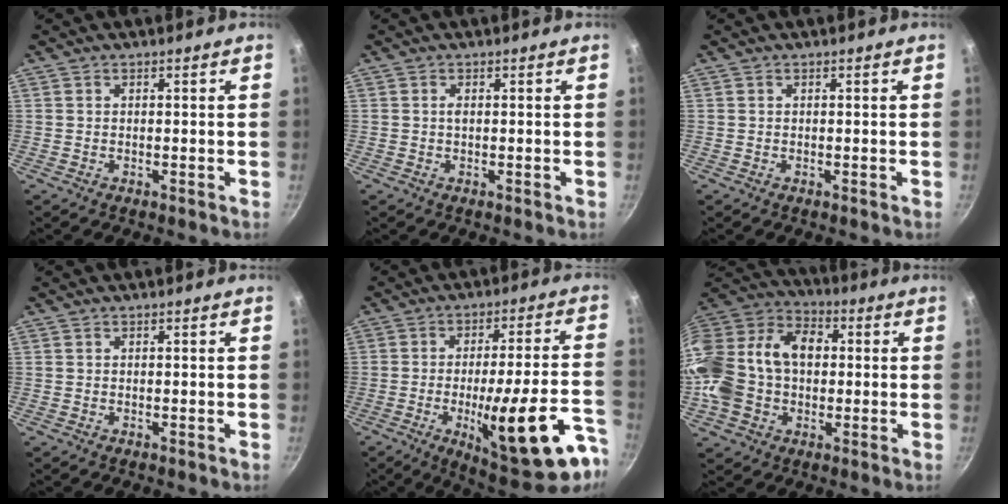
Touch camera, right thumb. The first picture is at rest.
{"total": 0.8, "force": [0.1, 0.4, 0.7], "torque": [-0.012, 0.002, 0.001]}
{"total": 0.0}
{"total": 0.0}
{"total": 22.5, "force": [-9.4, 6.2, 19.5], "torque": [-0.244, 0.031, -0.121]}
{"total": 23.2, "force": [0.2, 17.2, 15.6], "torque": [-0.308, 0.061, -0.008]}